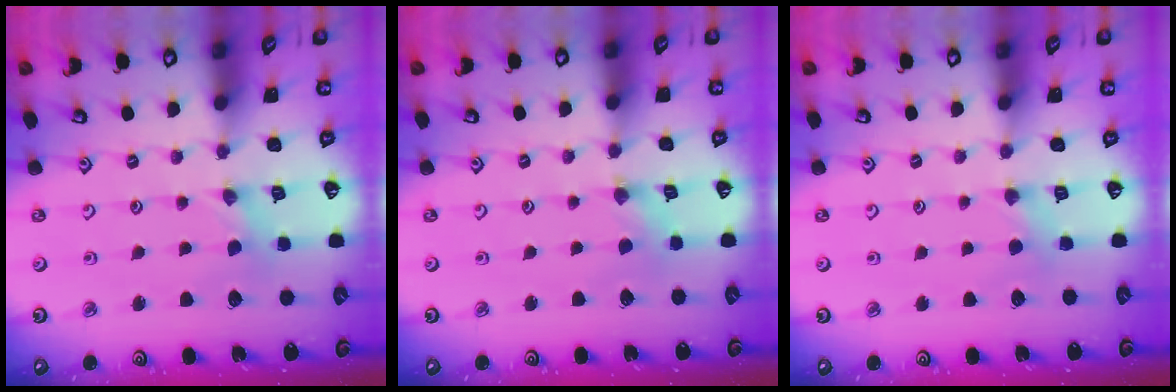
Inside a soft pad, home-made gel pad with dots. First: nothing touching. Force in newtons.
{"total": 0.0}
{"total": 2.9, "press": 2.8, "slide": 0.6}